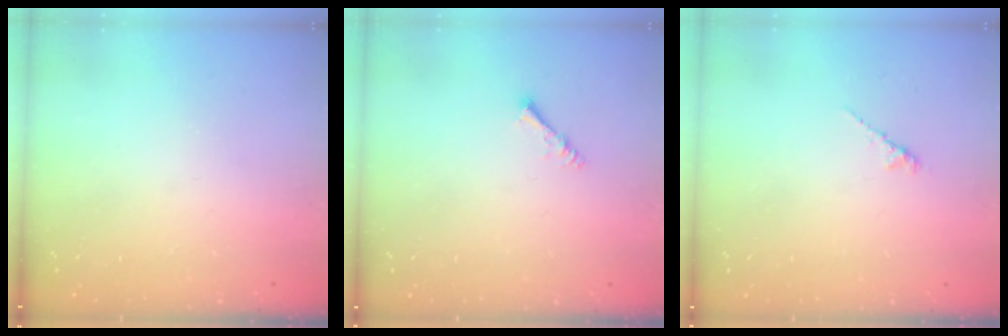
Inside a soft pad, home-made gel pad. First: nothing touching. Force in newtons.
{"total": 1.6, "press": 1.5, "slide": 0.3}
{"total": 2.0, "press": 2.0, "slide": 0.6}